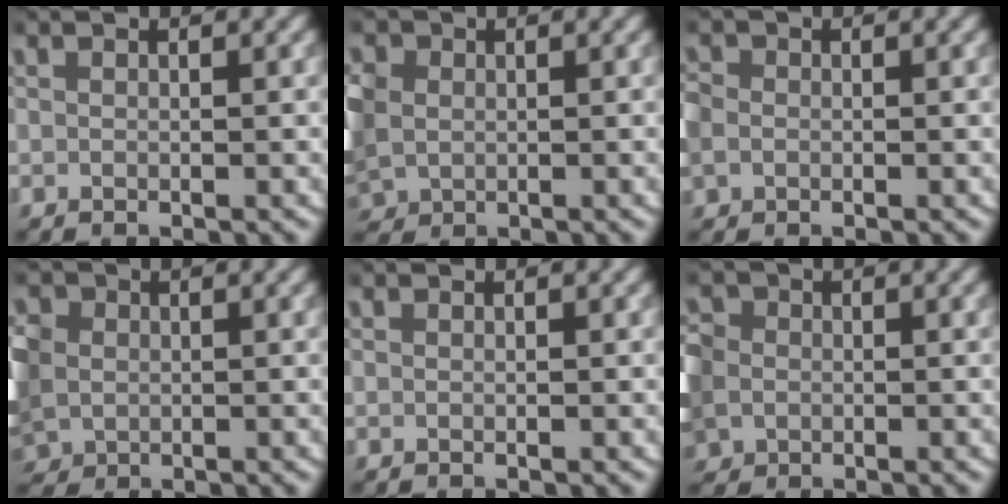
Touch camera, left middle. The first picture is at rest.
{"total": 4.4, "force": [-0.3, 3.9, 2.0], "torque": [-0.068, -0.016, 0.000]}
{"total": 3.3, "force": [-1.0, 2.9, 1.3], "torque": [-0.051, -0.015, -0.016]}
{"total": 5.2, "force": [-0.6, 4.7, 2.2], "torque": [-0.075, -0.022, -0.005]}
{"total": 0.0}
{"total": 7.5, "force": [-2.5, 6.6, 2.7], "torque": [-0.090, -0.035, -0.041]}